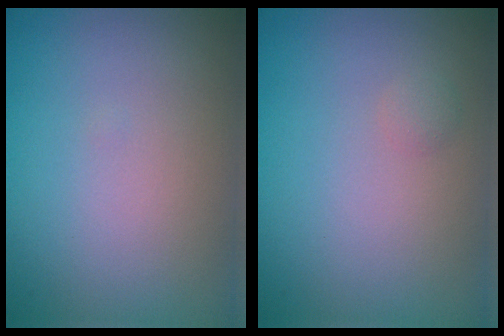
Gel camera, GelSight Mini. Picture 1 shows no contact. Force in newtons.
{"total": 0.5, "press": 0.5, "slide": 0.0}